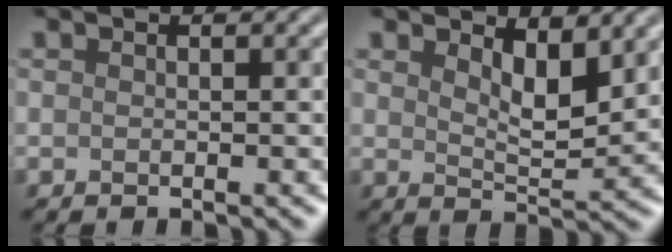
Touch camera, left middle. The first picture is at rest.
{"total": 3.7, "force": [2.2, 1.4, 2.6], "torque": [-0.048, -0.007, 0.036]}